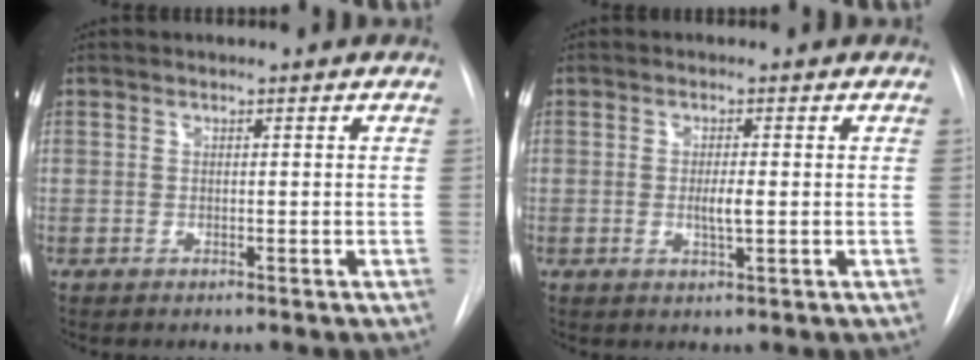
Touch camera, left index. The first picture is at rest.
{"total": 2.4, "force": [-0.1, 0.4, 2.4], "torque": [-0.046, -0.003, -0.002]}